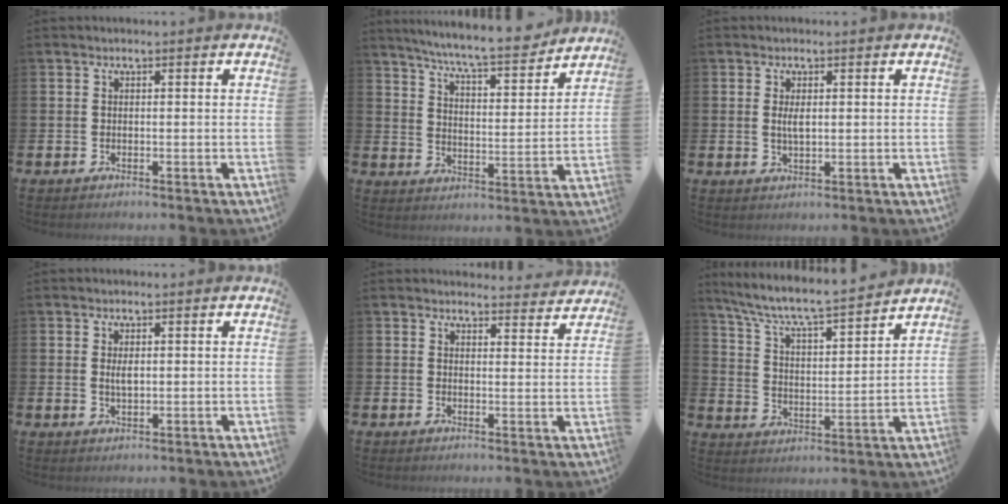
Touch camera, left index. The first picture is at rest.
{"total": 8.2, "force": [7.6, 0.3, 3.0], "torque": [-0.081, -0.052, 0.130]}
{"total": 2.1, "force": [0.4, 0.8, 1.9], "torque": [-0.029, -0.002, 0.002]}
{"total": 1.8, "force": [0.4, 0.8, 1.6], "torque": [-0.023, -0.001, 0.002]}
{"total": 3.2, "force": [3.2, 0.6, -0.1], "torque": [0.005, -0.024, 0.055]}
{"total": 7.5, "force": [7.0, 0.7, 2.5], "torque": [-0.078, -0.056, 0.116]}